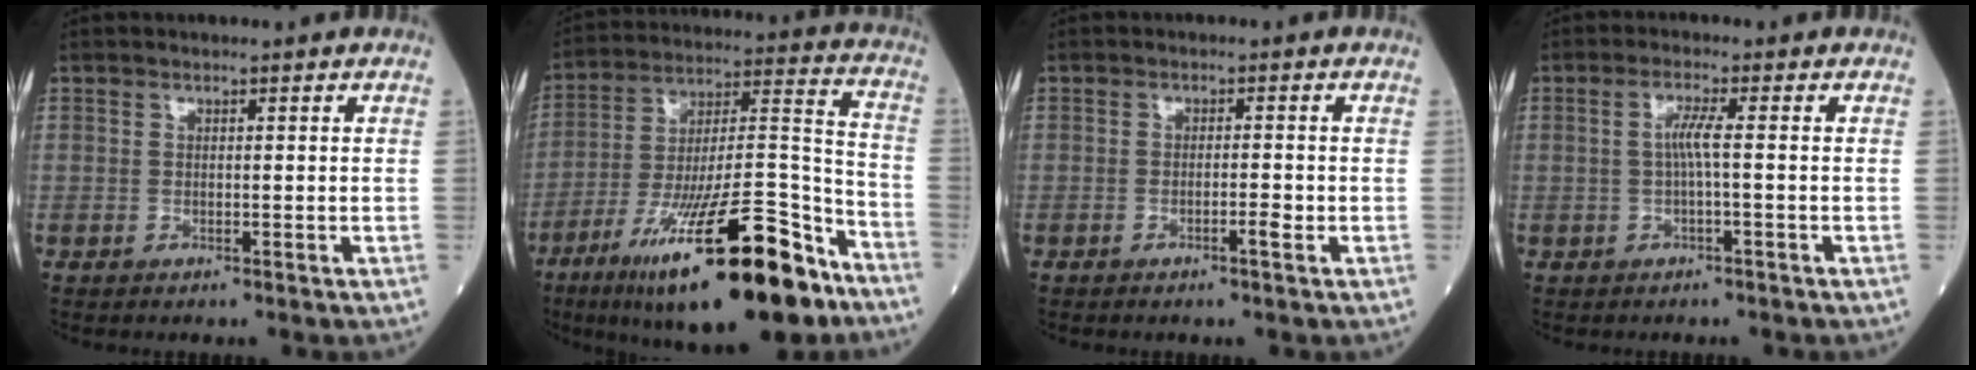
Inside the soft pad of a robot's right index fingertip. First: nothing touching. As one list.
[{"total": 25.6, "force": [-15.7, 4.6, 19.8], "torque": [-0.289, -0.011, -0.255]}, {"total": 1.6, "force": [-0.8, 0.0, 1.4], "torque": [-0.026, -0.001, -0.013]}, {"total": 2.6, "force": [-0.2, -0.2, 2.6], "torque": [-0.051, 0.004, -0.003]}]